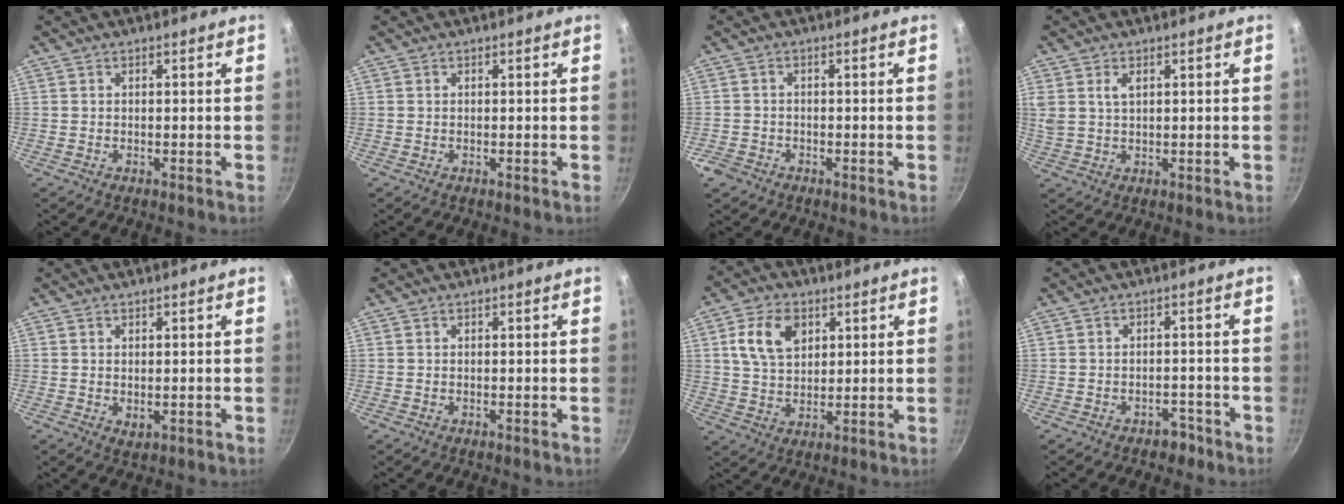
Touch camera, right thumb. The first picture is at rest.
{"total": 0.0}
{"total": 2.4, "force": [-1.6, 1.7, 0.5], "torque": [-0.006, 0.006, -0.030]}
{"total": 3.7, "force": [1.6, 2.1, 2.7], "torque": [-0.061, 0.001, 0.038]}
{"total": 1.4, "force": [0.0, 0.8, 1.1], "torque": [-0.017, -0.005, 0.006]}
{"total": 0.0}
{"total": 9.7, "force": [3.5, 6.5, 6.2], "torque": [-0.100, -0.006, 0.066]}
{"total": 2.8, "force": [-2.0, 1.7, 0.9], "torque": [-0.004, 0.020, -0.025]}